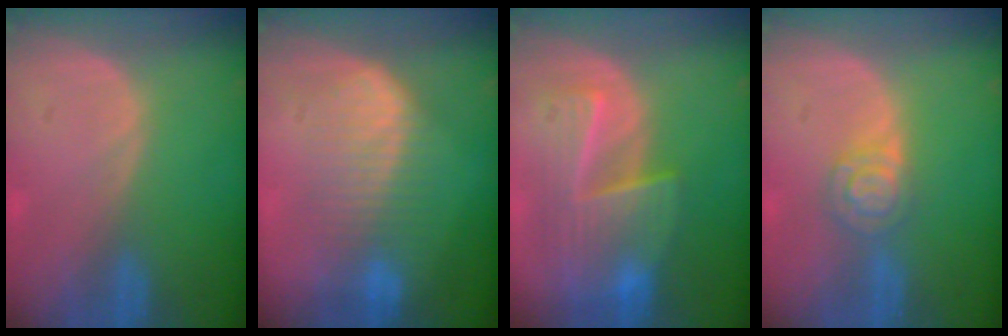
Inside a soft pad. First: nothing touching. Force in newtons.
{"total": 6.9, "press": 6.9, "slide": 0.5}
{"total": 8.7, "press": 8.1, "slide": 3.1}
{"total": 4.7, "press": 4.2, "slide": 2.1}